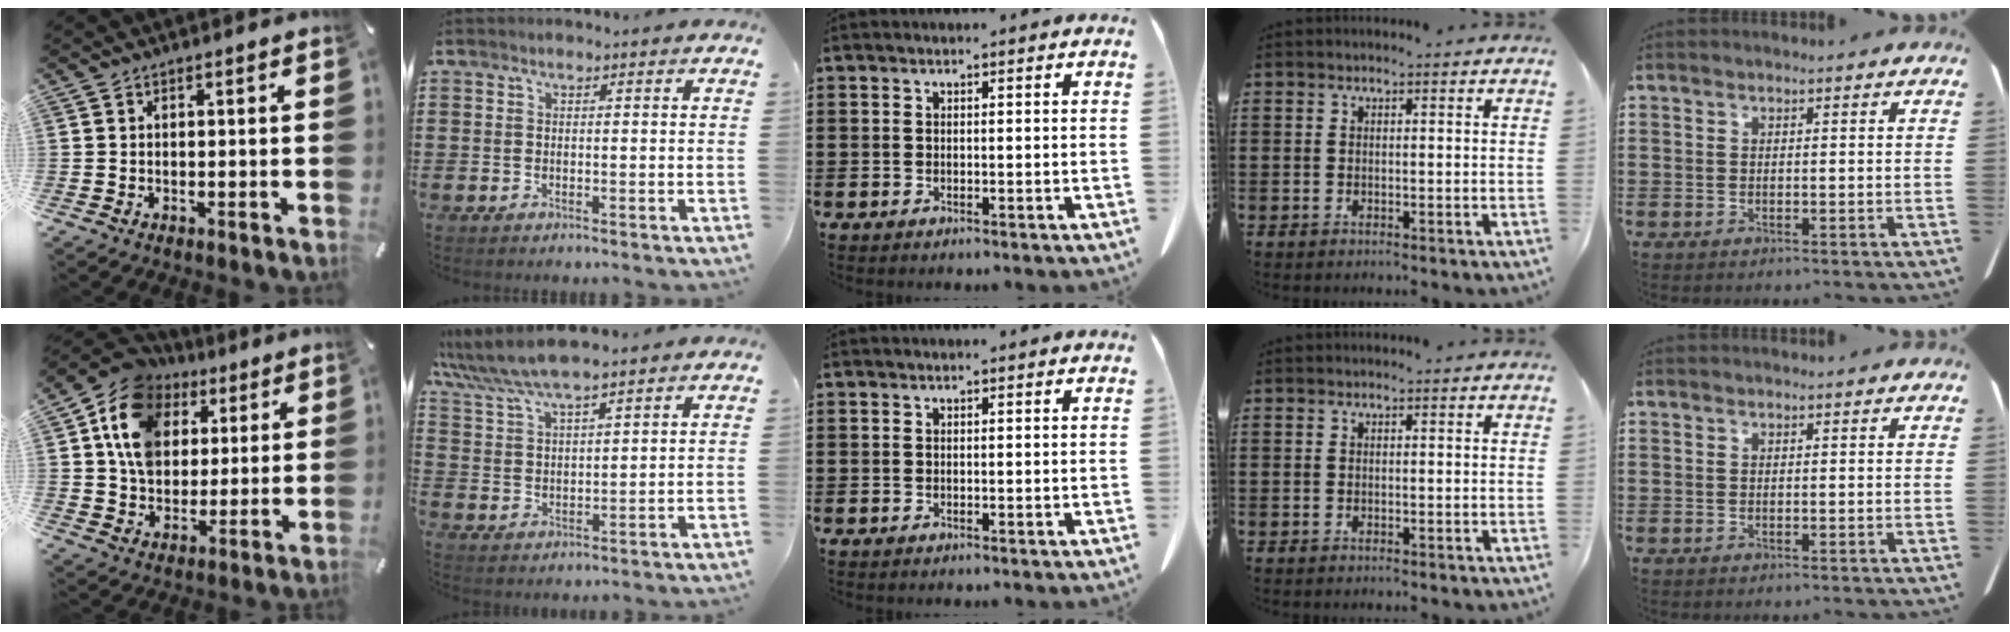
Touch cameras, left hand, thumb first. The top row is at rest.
{"thumb": {"total": 14.1, "force": [4.9, 11.7, 6.1], "torque": [-0.119, -0.018, 0.094]}, "index": {"total": 7.2, "force": [6.3, 0.9, 3.4], "torque": [-0.087, -0.018, 0.113]}}